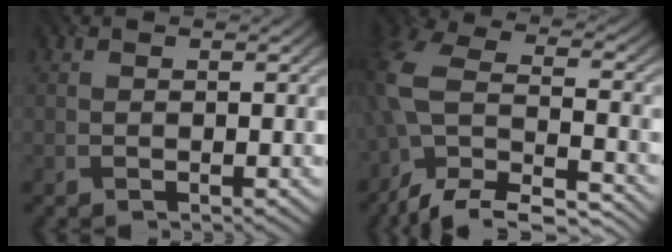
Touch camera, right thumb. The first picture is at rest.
{"total": 13.8, "force": [-7.2, 7.3, 9.3], "torque": [-0.242, -0.020, -0.122]}